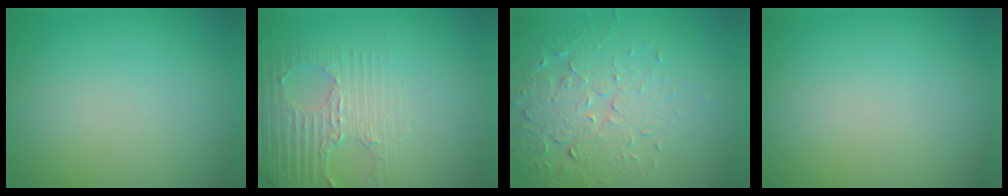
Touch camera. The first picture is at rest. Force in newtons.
{"total": 2.9, "press": 2.7, "slide": 1.1}
{"total": 5.4, "press": 3.7, "slide": 3.9}
{"total": 0.0}